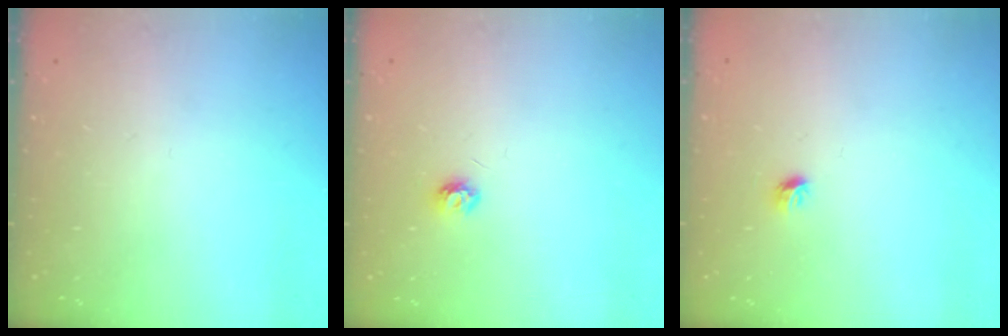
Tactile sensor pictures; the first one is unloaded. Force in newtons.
{"total": 4.6, "press": 4.6, "slide": 0.5}
{"total": 4.2, "press": 4.1, "slide": 1.0}